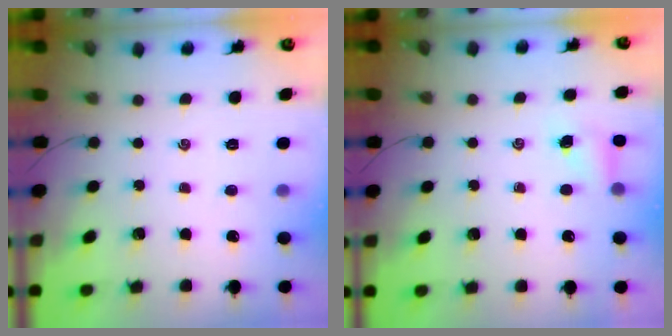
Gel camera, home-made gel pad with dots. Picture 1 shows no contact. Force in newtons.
{"total": 4.2, "press": 4.1, "slide": 0.6}